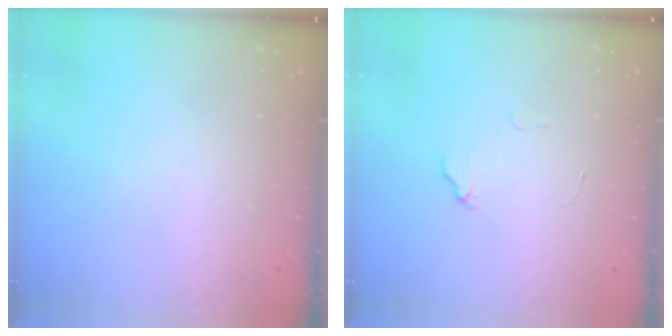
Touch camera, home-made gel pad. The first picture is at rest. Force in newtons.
{"total": 3.7, "press": 3.7, "slide": 0.4}